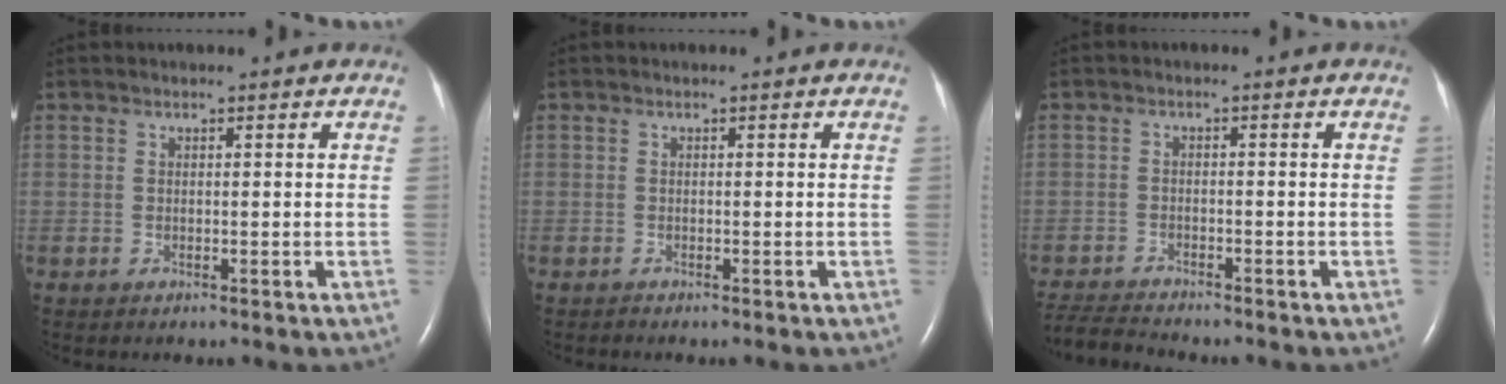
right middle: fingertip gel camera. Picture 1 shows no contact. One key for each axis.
{"total": 0.0}
{"total": 5.2, "fx": -5.1, "fy": -0.4, "fz": 0.7, "tx": -0.014, "ty": -0.019, "tz": -0.092}